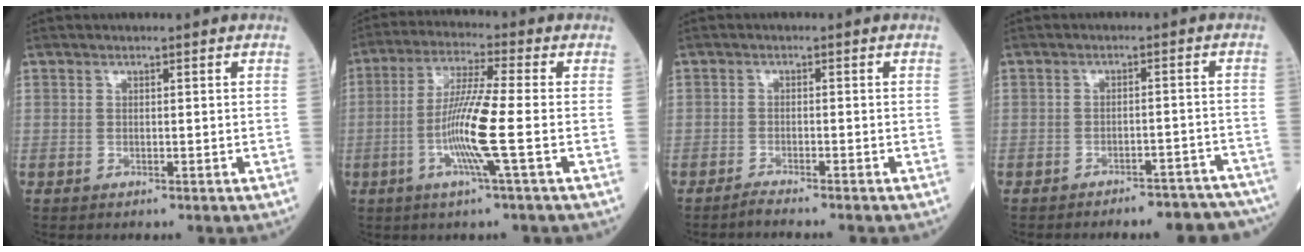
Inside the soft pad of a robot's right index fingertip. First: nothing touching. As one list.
[{"total": 9.6, "force": [-2.2, -1.1, 9.3], "torque": [-0.183, -0.010, -0.046]}, {"total": 2.3, "force": [-2.1, -0.5, 0.8], "torque": [-0.013, 0.000, -0.031]}, {"total": 12.0, "force": [-11.2, 2.4, 3.6], "torque": [-0.023, 0.017, -0.119]}]